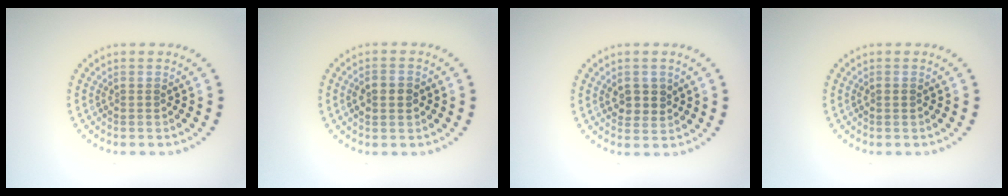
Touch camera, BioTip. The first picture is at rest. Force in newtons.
{"total": 2.8, "press": 2.8, "slide": 0.3}
{"total": 2.3, "press": 2.2, "slide": 0.7}
{"total": 0.7, "press": 0.7, "slide": 0.1}